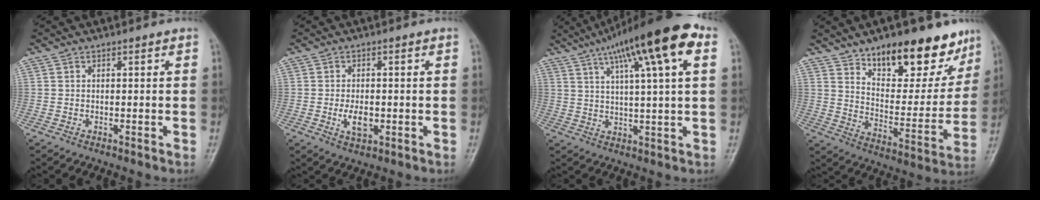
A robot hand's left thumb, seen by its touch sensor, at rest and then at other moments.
{"total": 4.2, "force": [-0.8, 2.4, 3.4], "torque": [-0.058, -0.003, -0.011]}
{"total": 17.0, "force": [7.9, 3.2, 14.8], "torque": [-0.234, 0.017, 0.117]}
{"total": 20.1, "force": [13.6, 8.8, 12.0], "torque": [-0.114, -0.077, 0.209]}